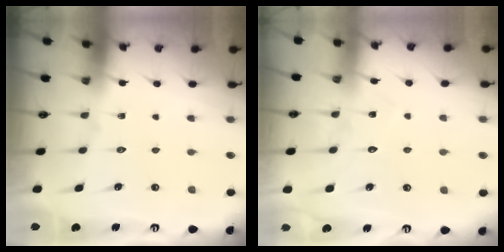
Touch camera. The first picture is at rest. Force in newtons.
{"total": 5.8, "press": 5.8, "slide": 0.4}